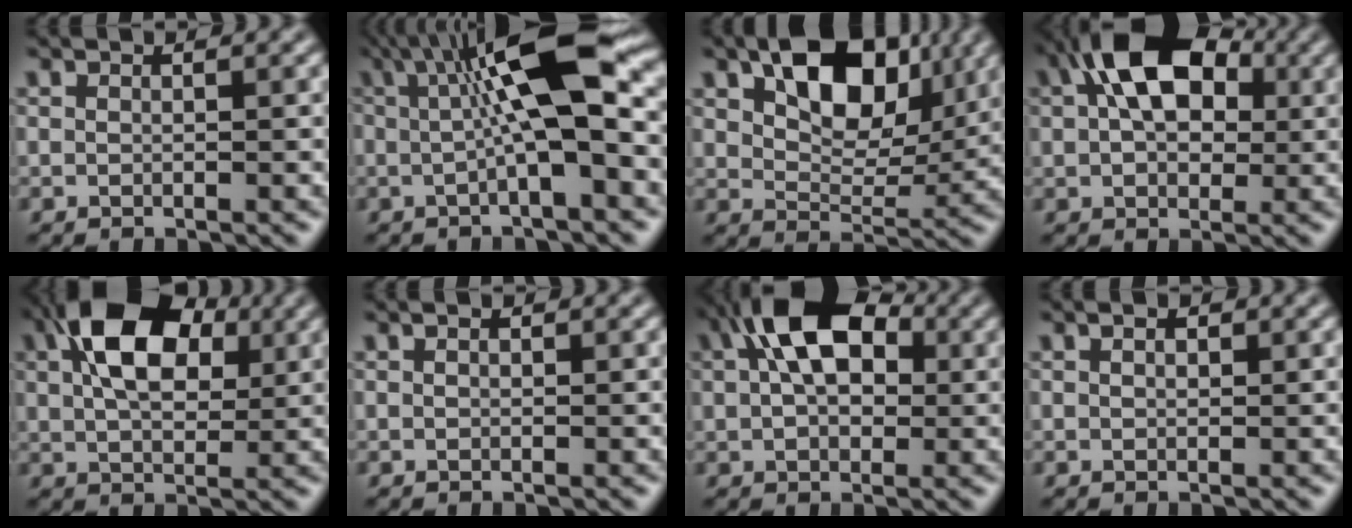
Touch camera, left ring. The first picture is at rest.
{"total": 8.8, "force": [1.2, 1.9, 8.5], "torque": [-0.132, 0.013, 0.016]}
{"total": 8.7, "force": [3.8, 4.9, 6.1], "torque": [-0.100, 0.007, 0.059]}
{"total": 10.3, "force": [2.7, 6.6, 7.4], "torque": [-0.126, 0.032, 0.036]}
{"total": 9.6, "force": [2.9, 5.6, 7.3], "torque": [-0.131, 0.025, 0.044]}
{"total": 0.6, "force": [0.2, 0.4, 0.5], "torque": [-0.002, 0.001, 0.002]}
{"total": 9.2, "force": [2.5, 5.5, 6.9], "torque": [-0.118, 0.030, 0.028]}
{"total": 1.7, "force": [0.8, 1.0, 1.1], "torque": [-0.009, 0.014, -0.001]}